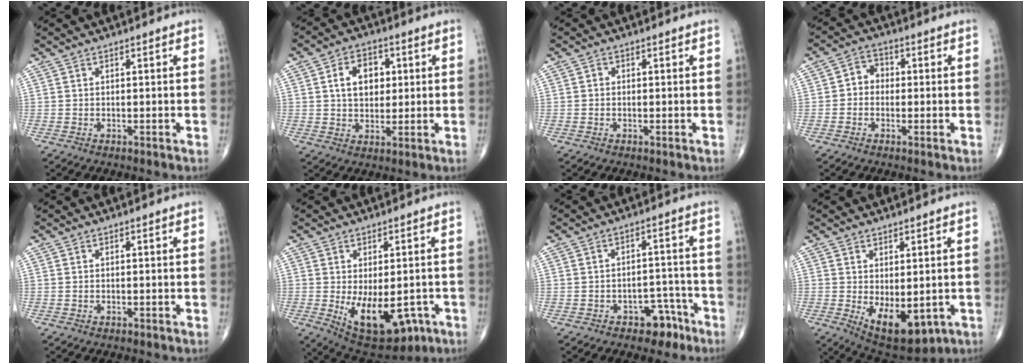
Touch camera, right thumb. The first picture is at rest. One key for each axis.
{"total": 8.5, "fx": 1.7, "fy": 6.1, "fz": 5.8, "tx": -0.060, "ty": 0.003, "tz": 0.027}
{"total": 0.7, "fx": -0.1, "fy": 0.6, "fz": 0.2, "tx": 0.006, "ty": 0.003, "tz": -0.006}
{"total": 4.2, "fx": -0.4, "fy": 3.7, "fz": 2.0, "tx": -0.008, "ty": 0.018, "tz": -0.019}
{"total": 0.0}
{"total": 14.0, "fx": -4.0, "fy": 7.5, "fz": 11.1, "tx": -0.148, "ty": -0.008, "tz": -0.037}
{"total": 5.9, "fx": -3.8, "fy": 3.7, "fz": 2.6, "tx": -0.003, "ty": 0.042, "tz": -0.051}
{"total": 10.4, "fx": -2.0, "fy": 5.2, "fz": 8.8, "tx": -0.117, "ty": -0.014, "tz": -0.008}